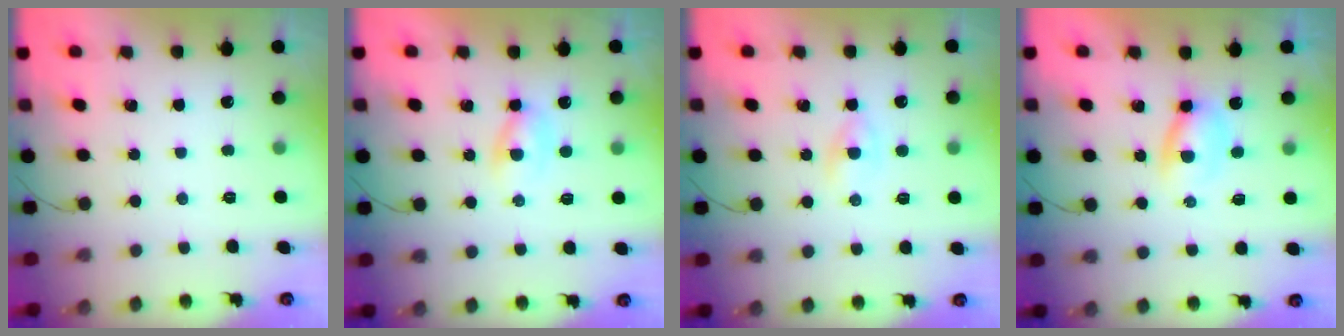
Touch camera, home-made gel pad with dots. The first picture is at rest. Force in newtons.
{"total": 2.2, "press": 2.0, "slide": 0.9}
{"total": 2.7, "press": 2.4, "slide": 1.1}
{"total": 3.7, "press": 3.6, "slide": 1.0}